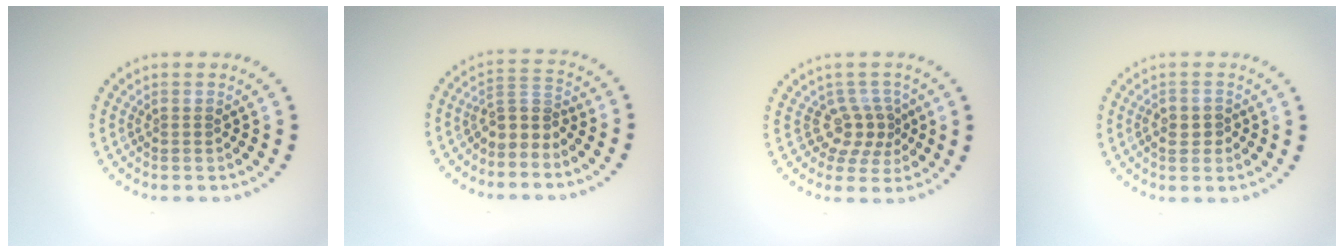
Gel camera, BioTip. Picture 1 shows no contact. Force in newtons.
{"total": 2.4, "press": 2.0, "slide": 1.5}
{"total": 2.9, "press": 2.1, "slide": 2.0}
{"total": 1.4, "press": 1.4, "slide": 0.4}